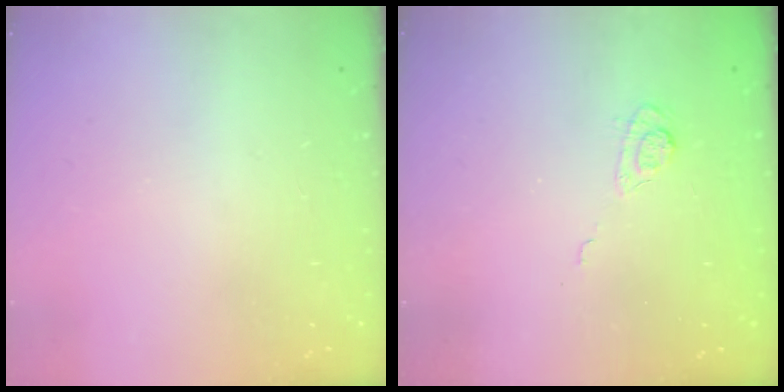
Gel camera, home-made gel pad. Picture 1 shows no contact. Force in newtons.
{"total": 3.3, "press": 2.9, "slide": 1.6}